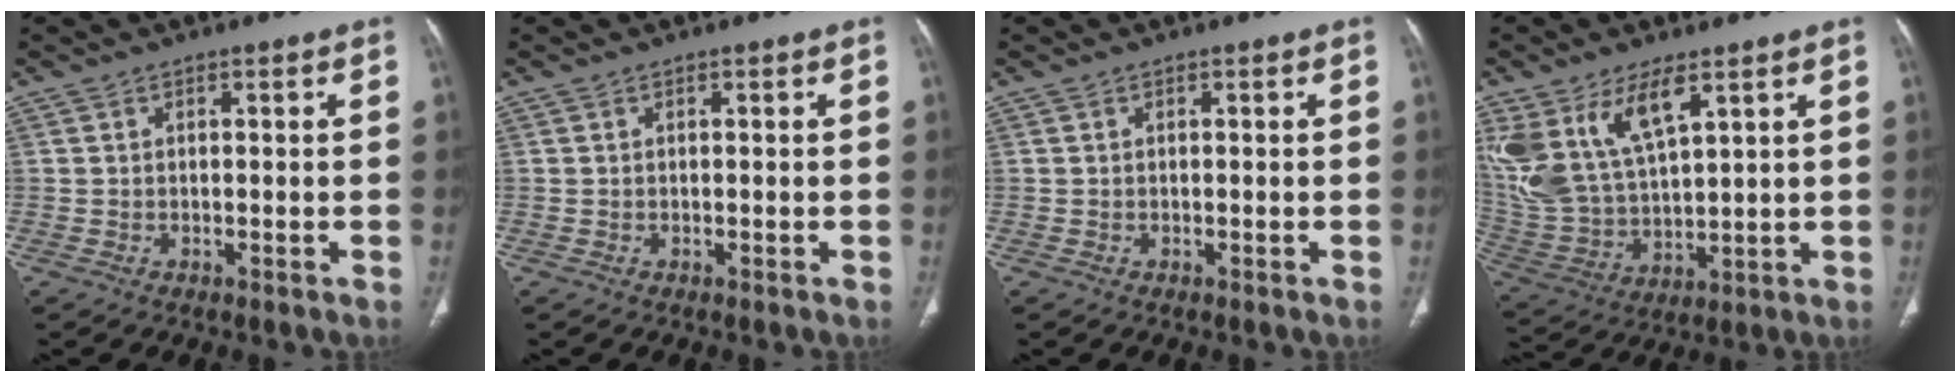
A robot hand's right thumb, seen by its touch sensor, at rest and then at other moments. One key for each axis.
{"total": 0.0}
{"total": 0.0}
{"total": 16.1, "fx": 8.3, "fy": 7.5, "fz": 11.6, "tx": -0.235, "ty": -0.029, "tz": 0.179}